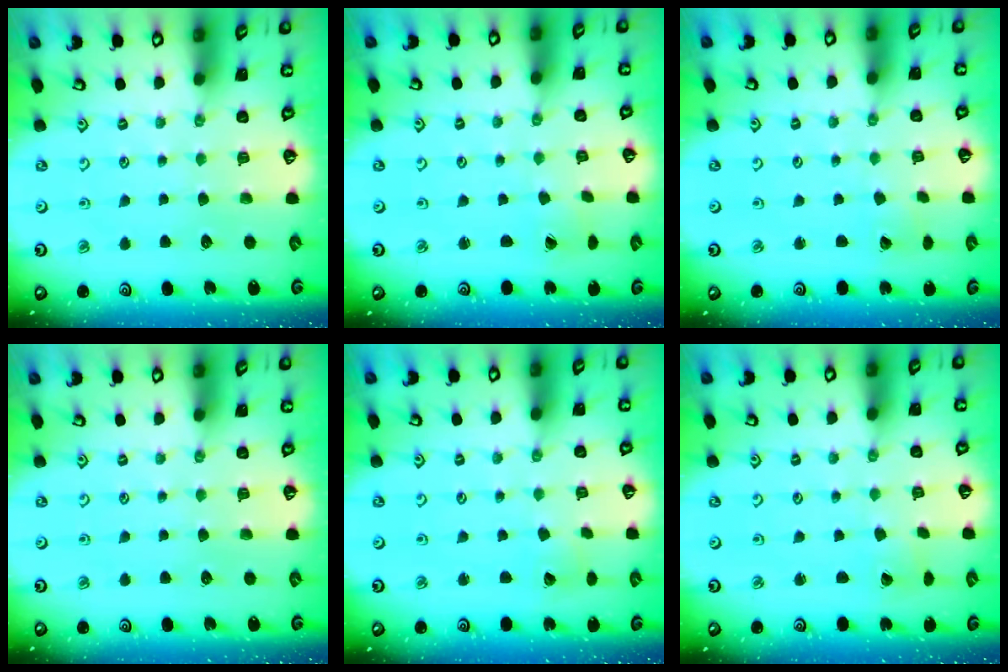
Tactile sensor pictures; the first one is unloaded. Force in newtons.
{"total": 0.8, "press": 0.8, "slide": 0.0}
{"total": 2.4, "press": 2.4, "slide": 0.2}
{"total": 0.0}
{"total": 3.0, "press": 3.0, "slide": 0.2}
{"total": 1.9, "press": 1.9, "slide": 0.0}